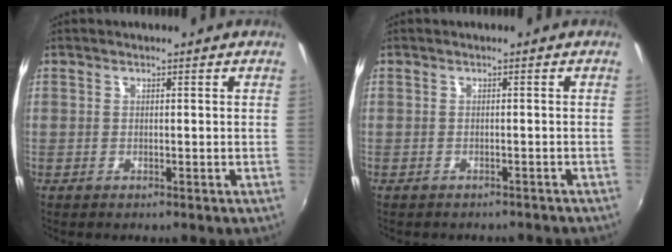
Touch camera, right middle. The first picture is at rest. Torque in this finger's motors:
{"motor_torque": [1.00, -1.14, 0.07, 0.02]}